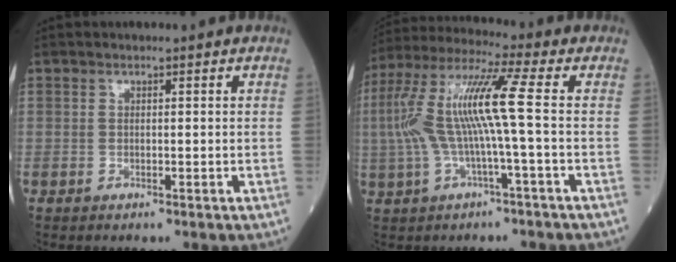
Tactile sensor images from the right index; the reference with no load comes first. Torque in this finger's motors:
{"motor_torque": [1.65, 0.49, 0.84, 0.21]}